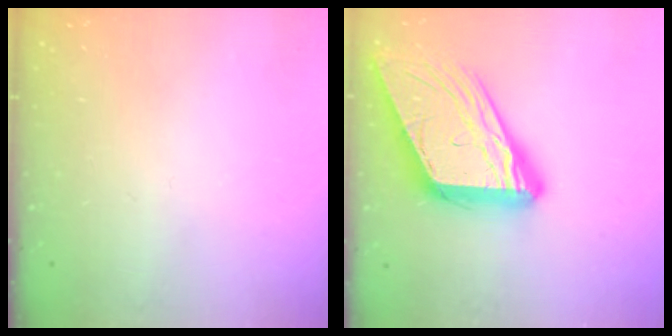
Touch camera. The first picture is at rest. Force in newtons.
{"total": 17.5, "press": 17.4, "slide": 1.8}